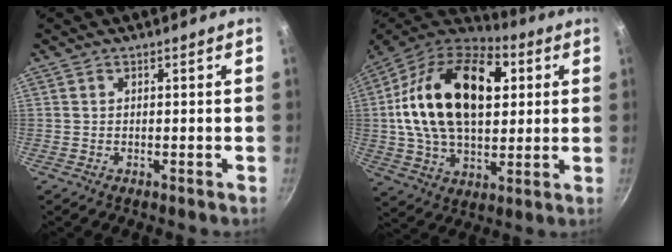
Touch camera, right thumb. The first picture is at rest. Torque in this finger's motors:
{"motor_torque": [2.09, 2.92, 0.60, 0.00, 0.60]}